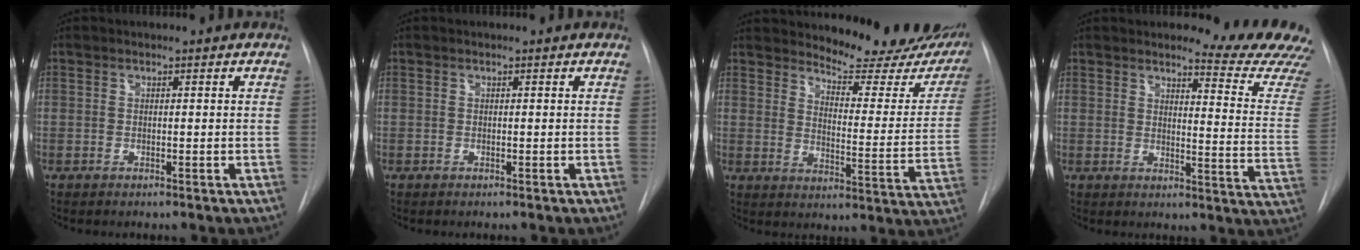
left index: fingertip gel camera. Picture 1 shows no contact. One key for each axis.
{"total": 0.0}
{"total": 21.0, "fx": 19.0, "fy": 5.6, "fz": 6.9, "tx": -0.076, "ty": -0.076, "tz": 0.221}
{"total": 14.2, "fx": 13.9, "fy": -0.6, "fz": 2.7, "tx": -0.022, "ty": -0.142, "tz": 0.135}